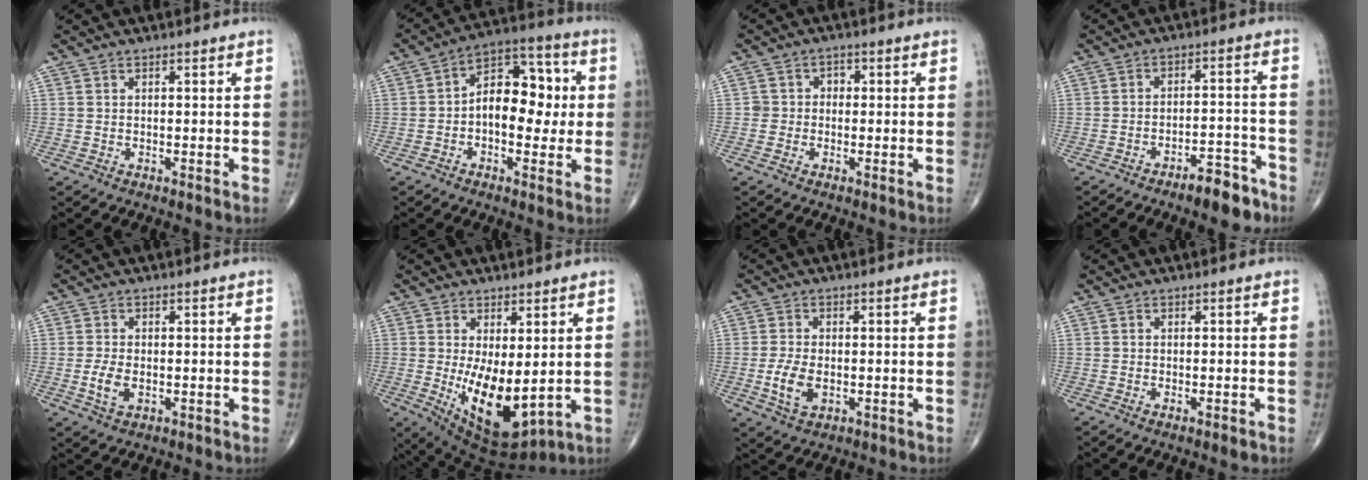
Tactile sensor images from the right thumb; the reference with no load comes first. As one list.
[{"total": 12.8, "force": [-0.2, 8.0, 10.0], "torque": [-0.113, 0.034, -0.013]}, {"total": 2.7, "force": [-0.4, 2.6, 0.7], "torque": [0.016, 0.013, -0.013]}, {"total": 7.6, "force": [-5.6, 2.5, 4.4], "torque": [-0.050, 0.047, -0.084]}, {"total": 3.9, "force": [-0.9, 2.2, 3.1], "torque": [-0.064, -0.004, -0.016]}, {"total": 12.2, "force": [-0.8, 5.6, 10.9], "torque": [-0.168, -0.028, 0.010]}, {"total": 5.6, "force": [-1.3, 3.2, 4.4], "torque": [-0.090, -0.003, -0.022]}, {"total": 1.6, "force": [-0.9, 0.4, 1.3], "torque": [-0.019, 0.003, -0.010]}]